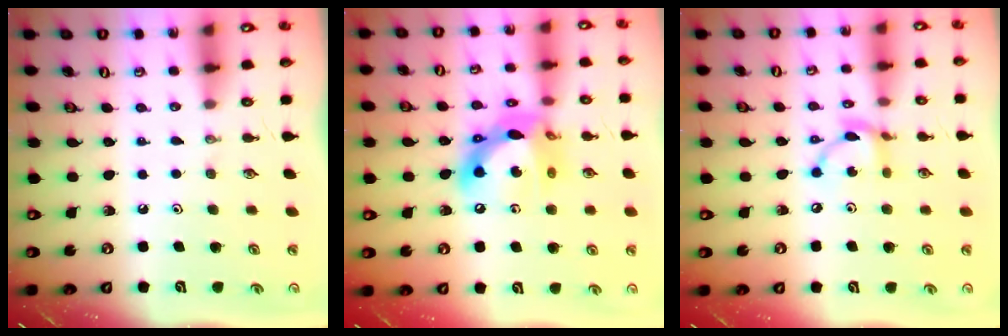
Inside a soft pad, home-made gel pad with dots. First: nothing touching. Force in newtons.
{"total": 15.0, "press": 14.9, "slide": 1.2}
{"total": 8.4, "press": 8.4, "slide": 0.2}